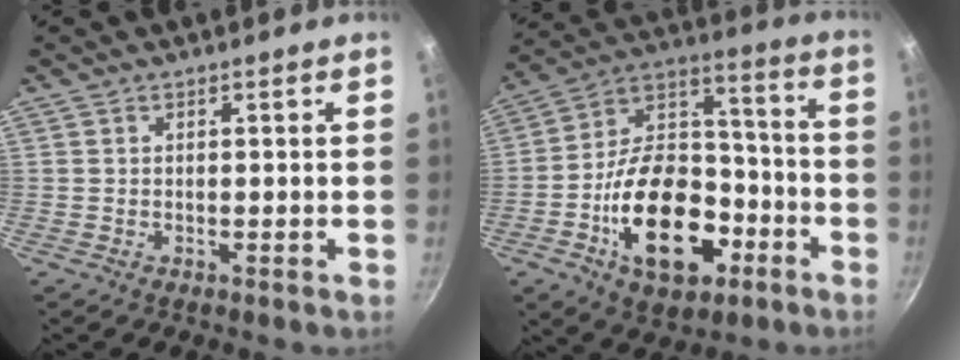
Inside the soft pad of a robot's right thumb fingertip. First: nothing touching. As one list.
[{"total": 23.1, "force": [-8.5, 14.1, 16.2], "torque": [-0.234, 0.068, -0.136]}]